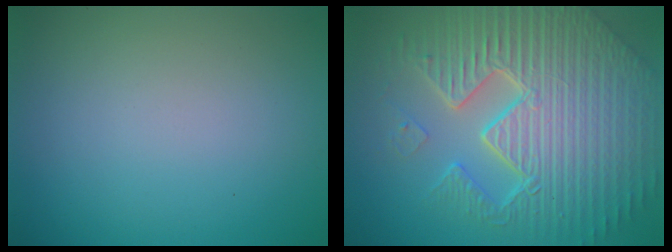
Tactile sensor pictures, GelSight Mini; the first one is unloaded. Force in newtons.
{"total": 11.2, "press": 7.1, "slide": 8.6}